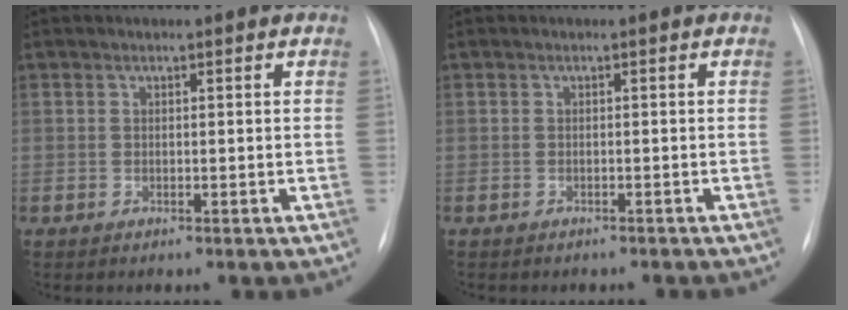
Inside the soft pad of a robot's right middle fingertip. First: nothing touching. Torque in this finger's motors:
{"motor_torque": [0.07, -0.07, 0.03, 0.03]}